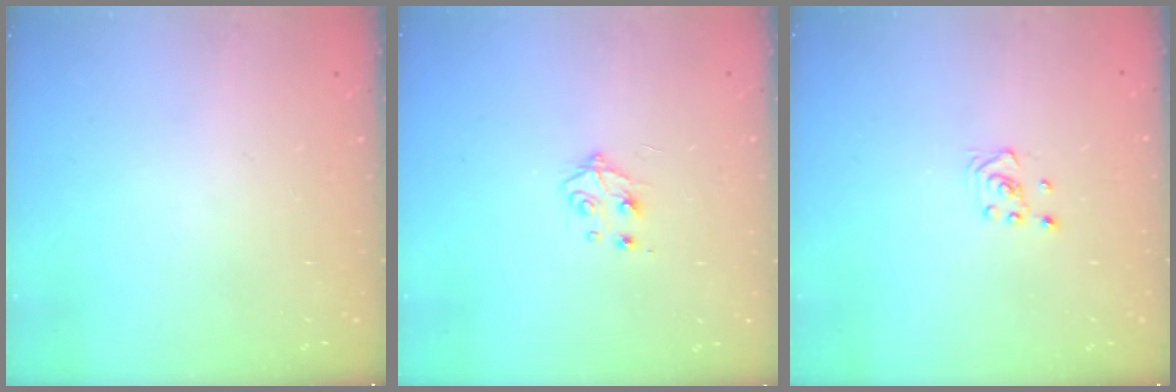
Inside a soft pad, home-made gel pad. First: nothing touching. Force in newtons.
{"total": 4.9, "press": 4.9, "slide": 0.7}
{"total": 2.6, "press": 2.4, "slide": 1.0}